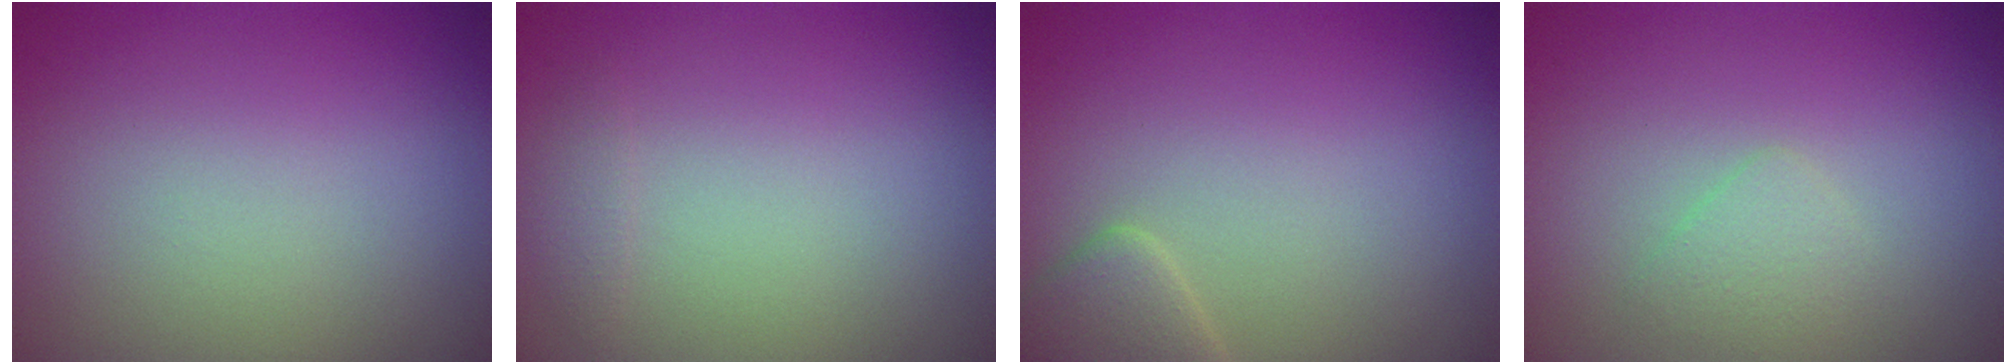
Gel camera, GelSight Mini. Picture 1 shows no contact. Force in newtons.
{"total": 0.7, "press": 0.7, "slide": 0.0}
{"total": 2.3, "press": 2.3, "slide": 0.2}
{"total": 1.3, "press": 1.3, "slide": 0.1}